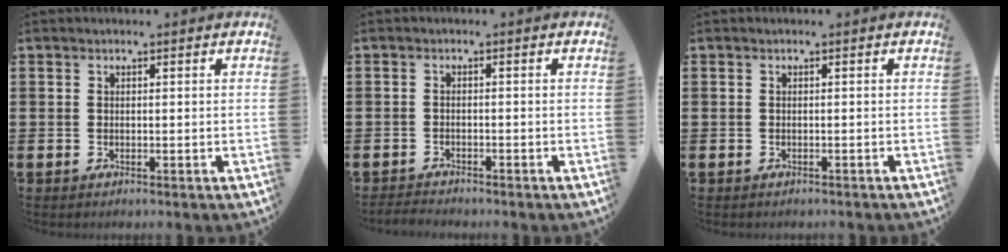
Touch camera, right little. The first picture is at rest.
{"total": 0.8, "force": [-0.8, 0.0, -0.2], "torque": [-0.001, 0.003, -0.015]}
{"total": 0.0}